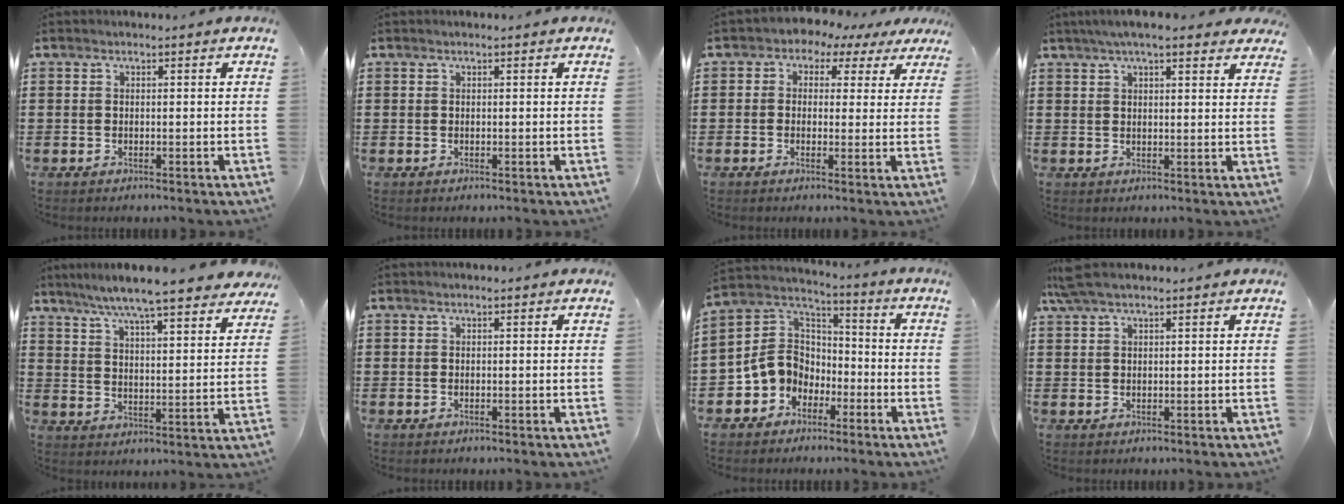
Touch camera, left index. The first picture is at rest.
{"total": 0.0}
{"total": 2.5, "force": [1.2, 2.1, 0.6], "torque": [-0.030, -0.006, 0.013]}
{"total": 4.9, "force": [3.8, 0.9, 2.8], "torque": [-0.063, 0.003, 0.069]}
{"total": 7.2, "force": [6.4, -0.5, 3.2], "torque": [-0.088, -0.036, 0.108]}
{"total": 0.0}
{"total": 8.5, "force": [-2.6, 7.8, 2.3], "torque": [-0.094, 0.009, -0.054]}
{"total": 3.4, "force": [2.5, 0.5, 2.2], "torque": [-0.049, 0.004, 0.047]}